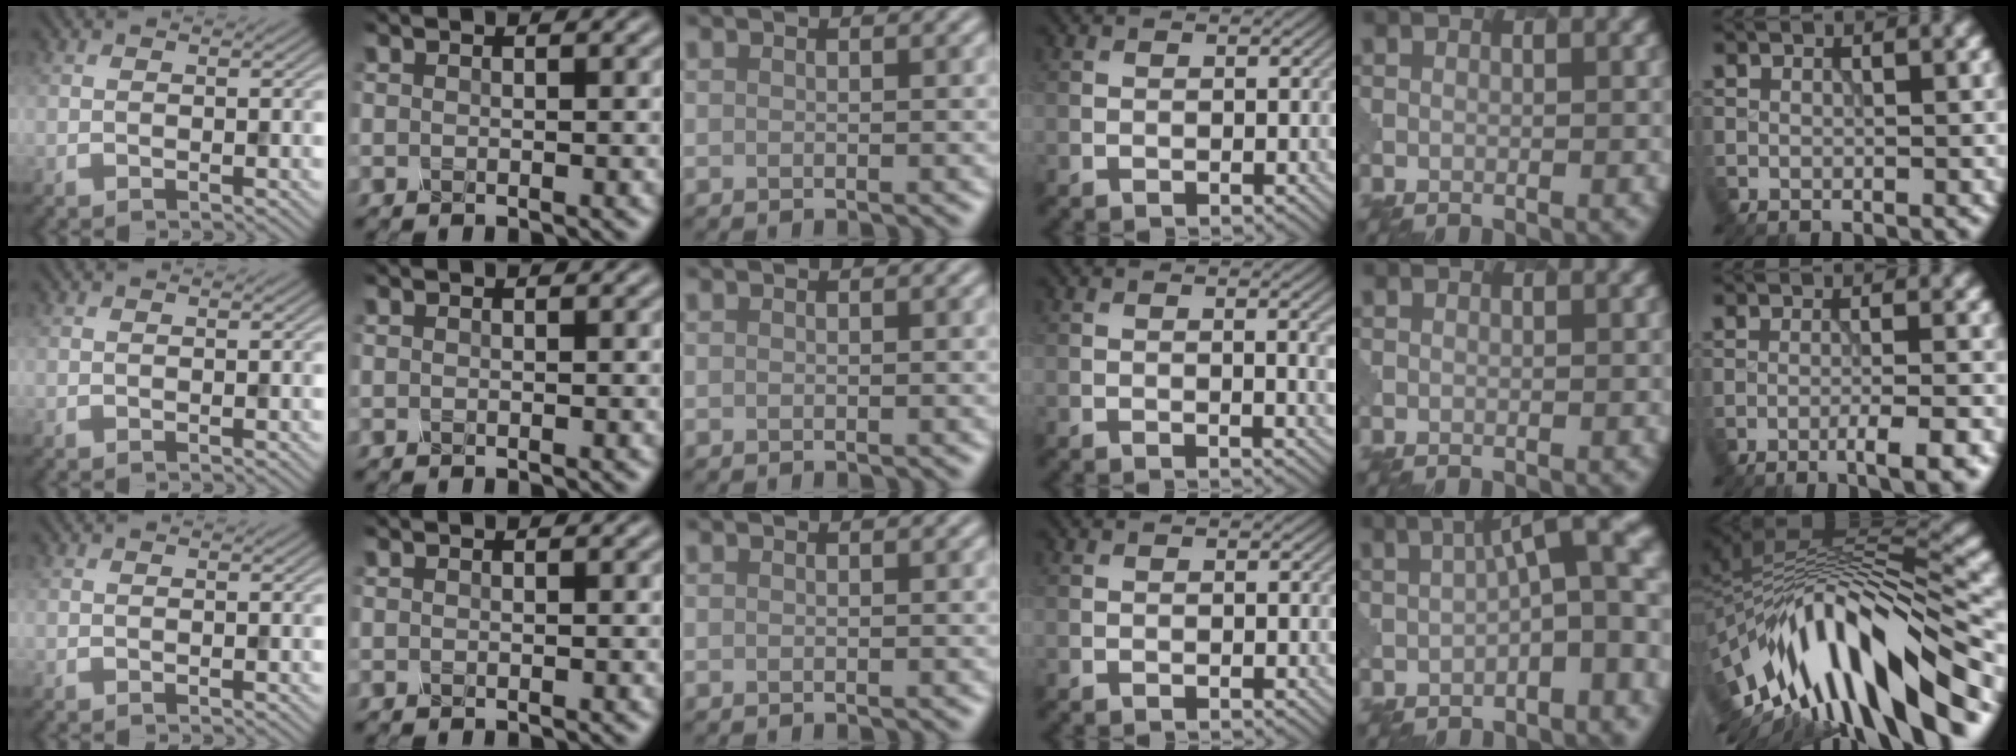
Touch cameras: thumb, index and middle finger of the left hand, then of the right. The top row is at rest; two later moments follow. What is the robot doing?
{"motion": "dispense", "object": "dispenser bottle"}